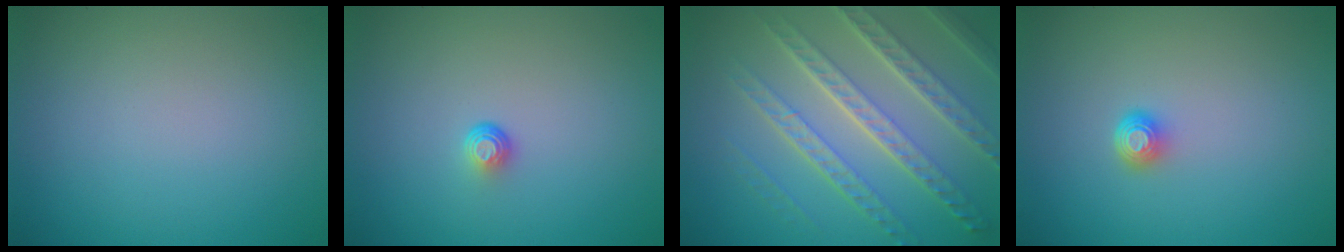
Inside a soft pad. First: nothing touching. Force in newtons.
{"total": 1.0, "press": 0.6, "slide": 0.8}
{"total": 7.2, "press": 5.0, "slide": 5.1}
{"total": 1.5, "press": 1.1, "slide": 1.1}